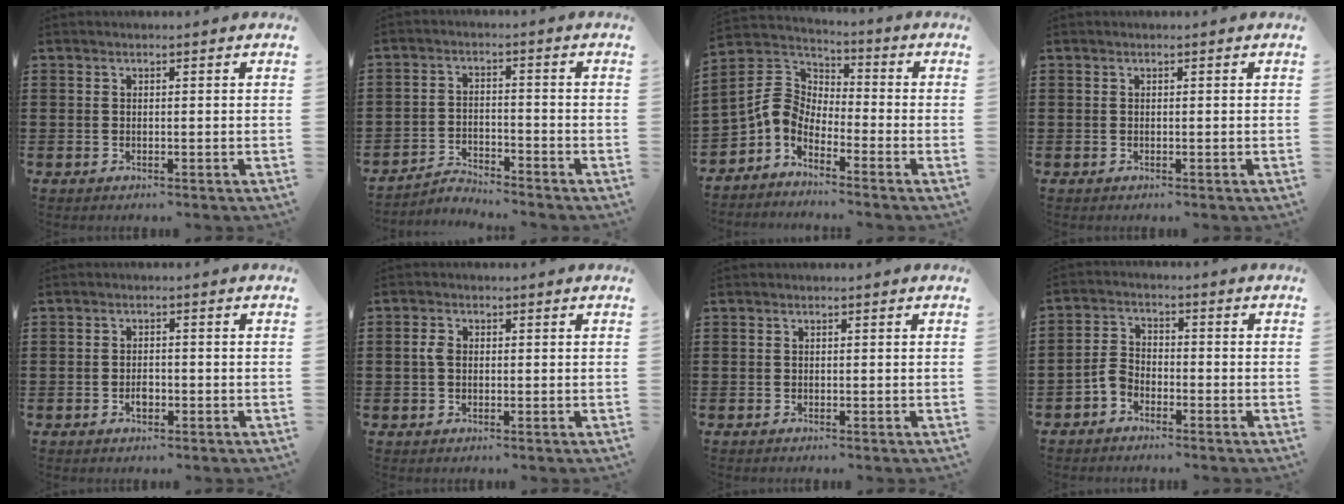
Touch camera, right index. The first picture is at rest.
{"total": 2.9, "force": [-2.9, 0.4, 0.2], "torque": [-0.010, 0.005, -0.062]}
{"total": 5.2, "force": [-2.4, 3.9, 2.3], "torque": [-0.093, -0.008, -0.063]}
{"total": 0.0}
{"total": 1.8, "force": [-0.7, 1.0, 1.3], "torque": [-0.027, -0.002, -0.012]}
{"total": 2.0, "force": [0.0, 1.3, 1.5], "torque": [-0.032, 0.005, 0.000]}
{"total": 0.0}
{"total": 3.2, "force": [-2.3, 1.7, 1.3], "torque": [-0.043, 0.002, -0.051]}